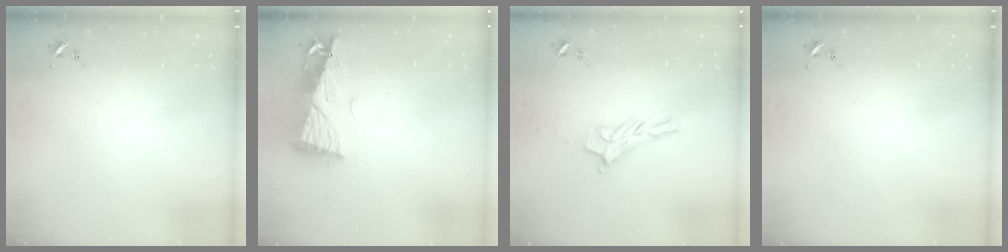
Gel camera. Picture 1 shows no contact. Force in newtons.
{"total": 10.7, "press": 10.6, "slide": 1.5}
{"total": 10.9, "press": 10.8, "slide": 0.8}
{"total": 0.0}